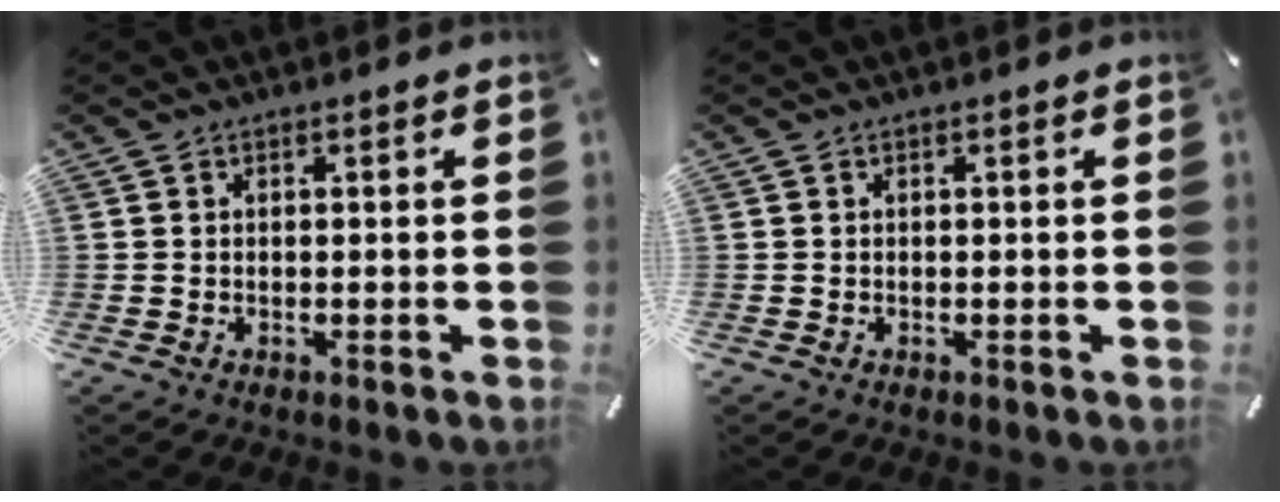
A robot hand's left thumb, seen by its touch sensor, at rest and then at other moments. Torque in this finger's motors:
{"motor_torque": [0.00, 0.00, -0.01, 0.00, 0.00]}